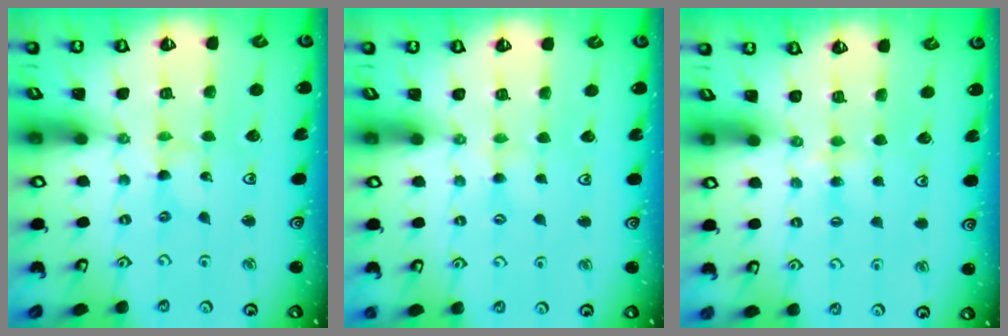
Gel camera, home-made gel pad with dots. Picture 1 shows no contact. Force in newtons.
{"total": 2.0, "press": 2.0, "slide": 0.3}
{"total": 3.0, "press": 3.0, "slide": 0.5}